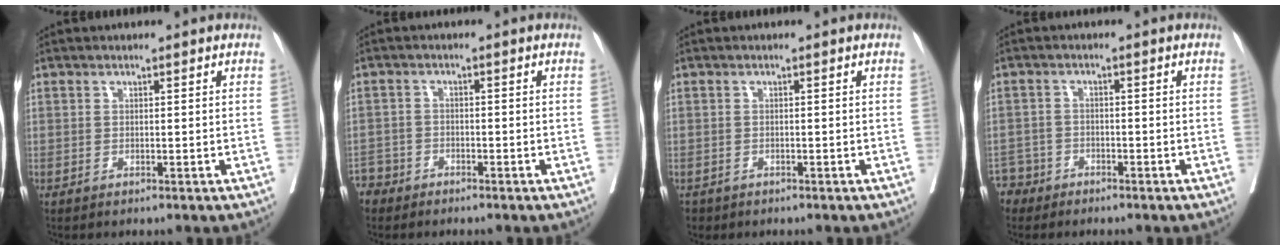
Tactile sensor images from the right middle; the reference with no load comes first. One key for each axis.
{"total": 3.3, "fx": -2.7, "fy": 1.8, "fz": -0.5, "tx": 0.011, "ty": 0.005, "tz": -0.058}
{"total": 1.5, "fx": -1.1, "fy": 1.0, "fz": 0.2, "tx": -0.006, "ty": 0.000, "tz": -0.018}
{"total": 3.5, "fx": -2.8, "fy": 2.0, "fz": -0.9, "tx": 0.018, "ty": 0.006, "tz": -0.059}